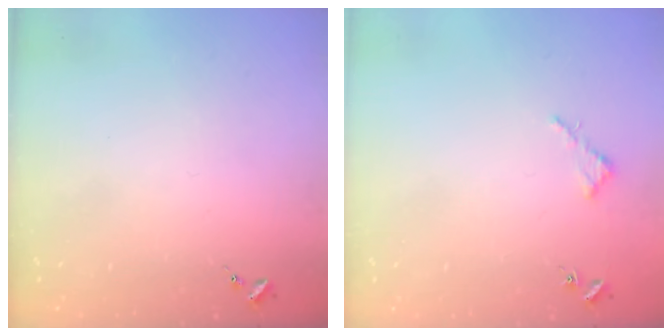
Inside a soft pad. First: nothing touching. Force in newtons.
{"total": 2.6, "press": 2.6, "slide": 0.2}